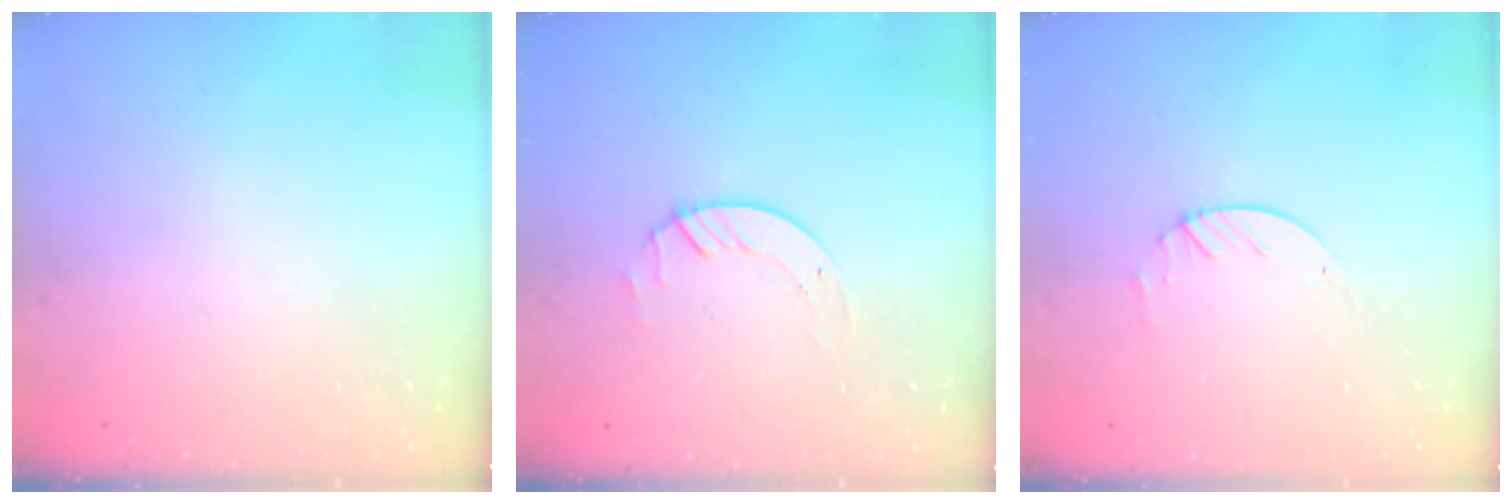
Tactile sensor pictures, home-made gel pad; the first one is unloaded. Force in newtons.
{"total": 2.7, "press": 2.7, "slide": 0.3}
{"total": 1.9, "press": 1.9, "slide": 0.3}